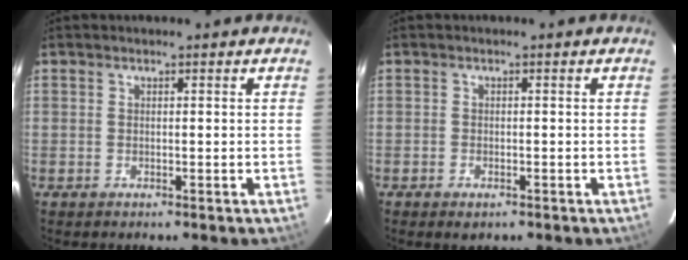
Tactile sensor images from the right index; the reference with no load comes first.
{"total": 1.8, "force": [-1.1, 1.1, 0.9], "torque": [-0.018, -0.004, -0.019]}